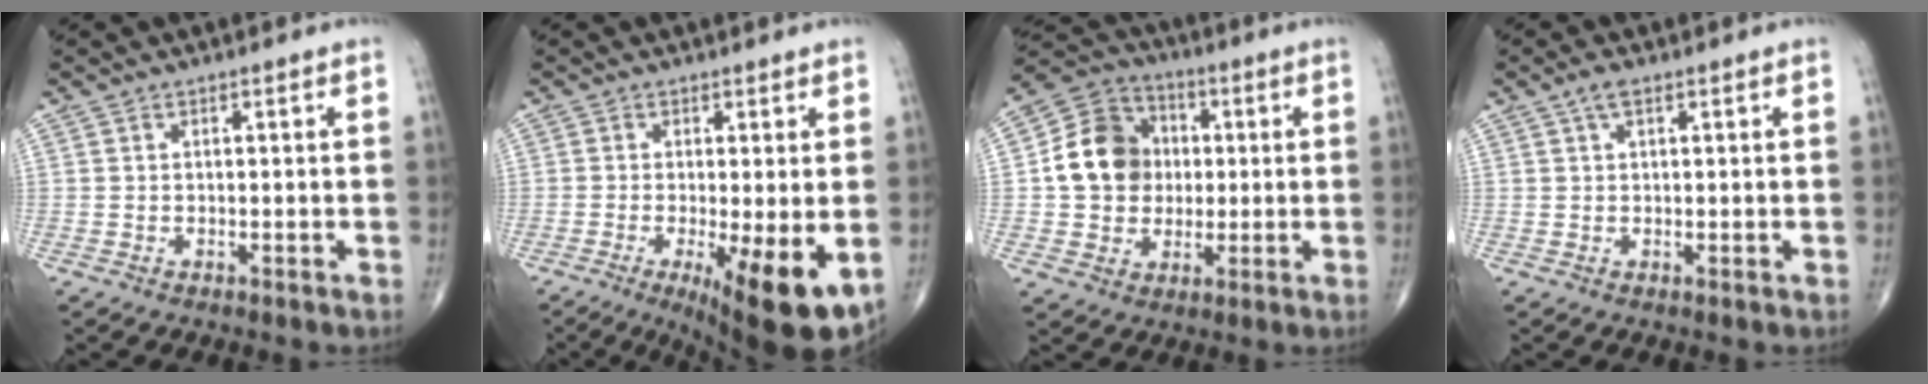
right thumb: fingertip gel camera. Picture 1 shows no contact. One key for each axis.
{"total": 12.0, "fx": -3.6, "fy": 3.2, "fz": 11.0, "tx": -0.155, "ty": -0.025, "tz": -0.046}
{"total": 13.3, "fx": 0.8, "fy": 11.4, "fz": 6.8, "tx": -0.096, "ty": 0.020, "tz": 0.009}
{"total": 2.2, "fx": 1.2, "fy": 0.9, "fz": 1.7, "tx": -0.038, "ty": 0.007, "tz": 0.022}